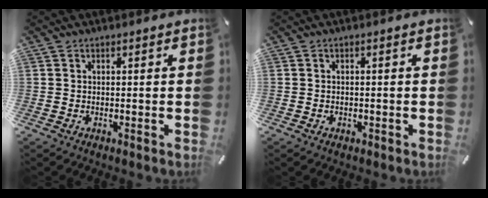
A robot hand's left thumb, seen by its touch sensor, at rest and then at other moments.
{"total": 0.9, "force": [-0.4, 0.8, 0.4], "torque": [-0.008, 0.002, -0.011]}